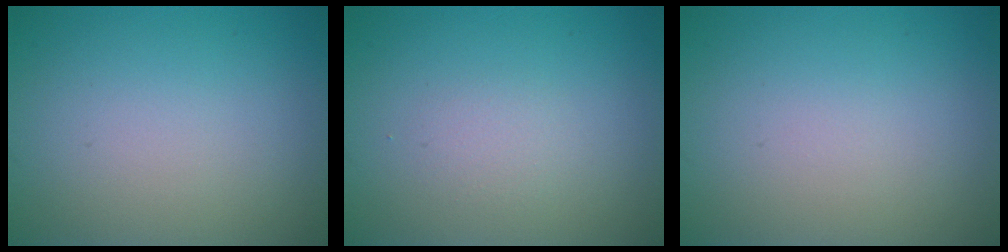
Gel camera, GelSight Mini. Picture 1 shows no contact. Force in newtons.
{"total": 1.1, "press": 1.1, "slide": 0.0}
{"total": 0.0}